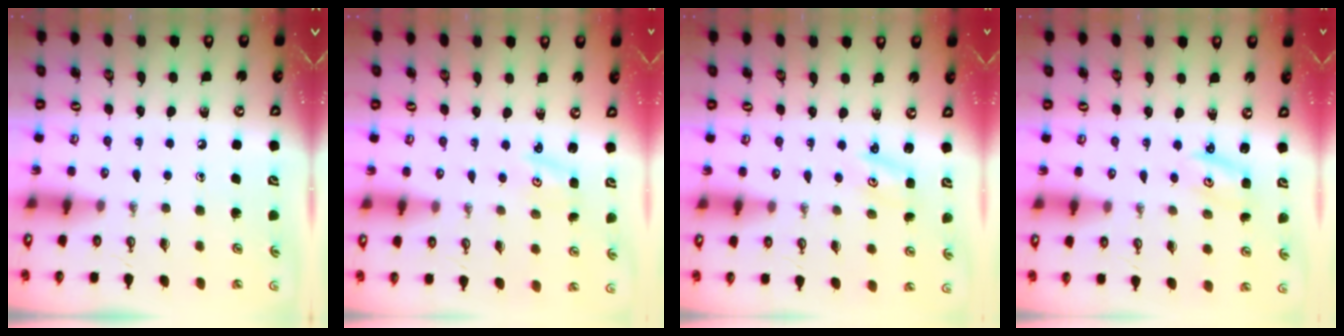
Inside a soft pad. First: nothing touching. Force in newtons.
{"total": 1.7, "press": 1.6, "slide": 0.3}
{"total": 1.4, "press": 1.4, "slide": 0.2}
{"total": 2.2, "press": 2.2, "slide": 0.2}